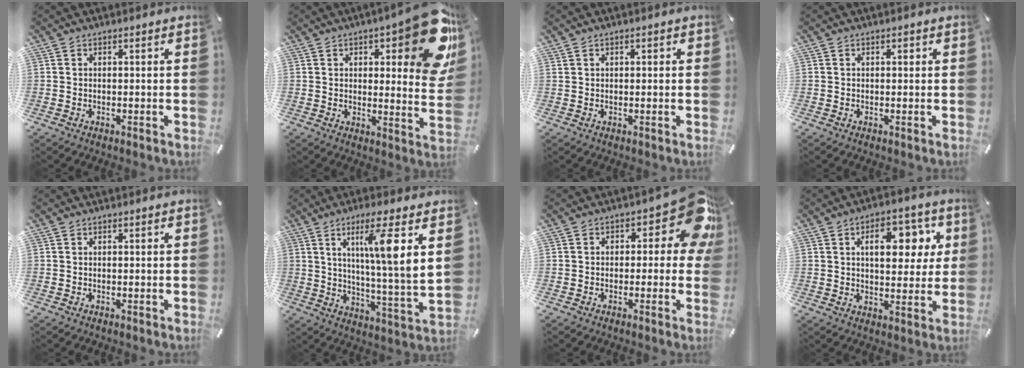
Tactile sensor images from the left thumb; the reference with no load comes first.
{"total": 19.8, "force": [9.4, 6.7, 16.1], "torque": [-0.201, -0.067, 0.148]}
{"total": 0.5, "force": [0.2, 0.5, 0.1], "torque": [-0.002, 0.004, 0.002]}
{"total": 0.8, "force": [0.2, 0.5, 0.6], "torque": [-0.003, -0.001, 0.001]}
{"total": 0.0}
{"total": 12.7, "force": [5.3, 0.1, 11.5], "torque": [-0.192, -0.022, 0.072]}
{"total": 12.3, "force": [3.9, 5.9, 10.1], "torque": [-0.121, -0.031, 0.068]}
{"total": 12.1, "force": [4.0, 7.3, 8.7], "torque": [-0.114, -0.007, 0.062]}